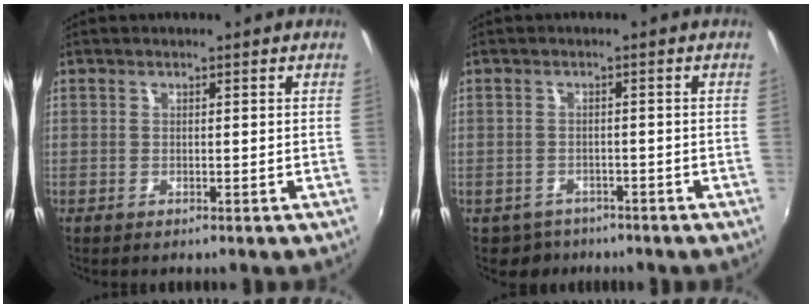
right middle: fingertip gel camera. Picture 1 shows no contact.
{"total": 3.5, "force": [-2.5, 2.4, 0.1], "torque": [-0.012, -0.002, -0.039]}